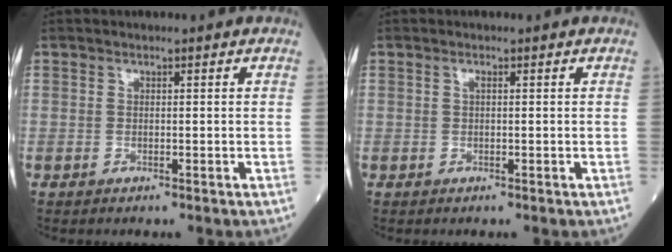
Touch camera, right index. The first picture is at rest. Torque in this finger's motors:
{"motor_torque": [-0.05, -0.02, 0.08, 0.02]}